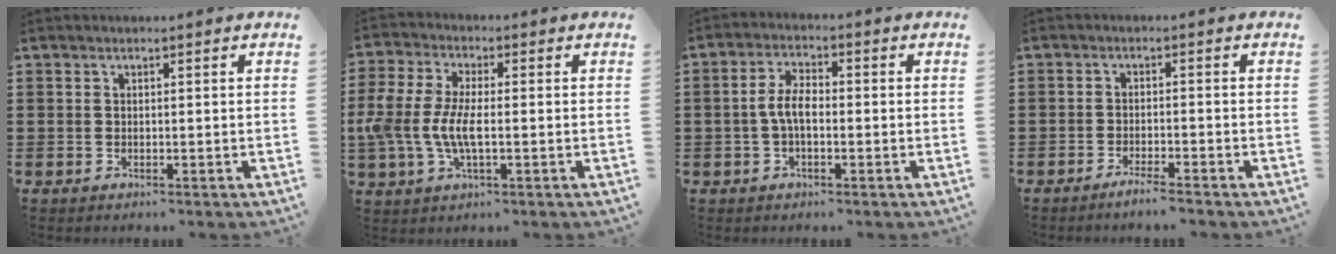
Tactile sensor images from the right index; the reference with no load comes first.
{"total": 7.0, "force": [-1.3, 3.1, 6.1], "torque": [-0.149, -0.006, -0.034]}
{"total": 4.7, "force": [-0.8, 2.1, 4.1], "torque": [-0.094, 0.001, -0.020]}
{"total": 2.5, "force": [-2.2, -0.4, 1.0], "torque": [-0.017, -0.002, -0.041]}